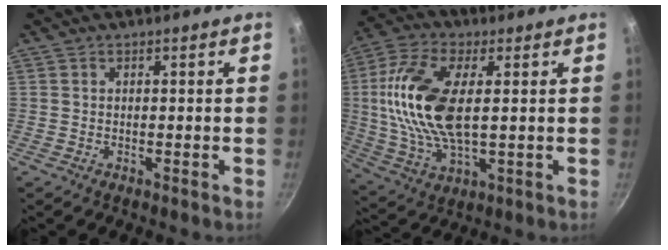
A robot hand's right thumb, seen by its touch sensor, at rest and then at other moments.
{"total": 17.6, "force": [2.3, 8.4, 15.3], "torque": [-0.310, 0.003, 0.038]}